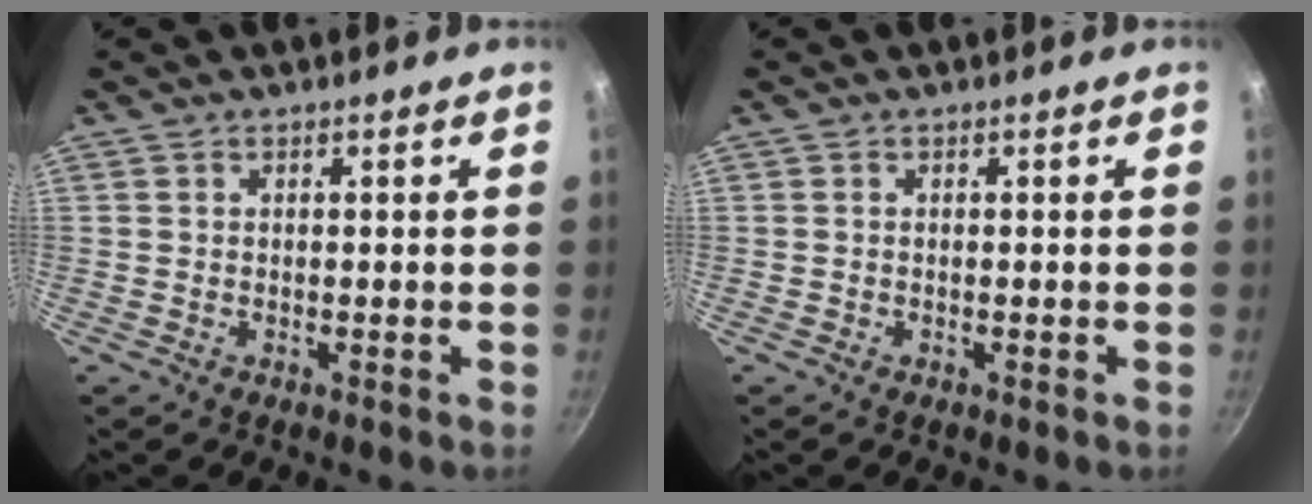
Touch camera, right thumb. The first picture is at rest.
{"total": 0.0}